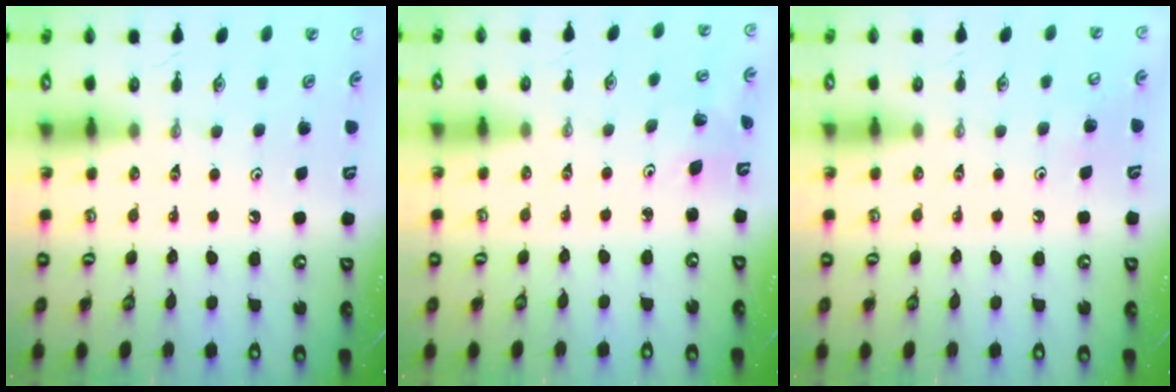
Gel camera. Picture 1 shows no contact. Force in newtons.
{"total": 3.3, "press": 3.1, "slide": 1.3}
{"total": 5.5, "press": 5.5, "slide": 0.7}